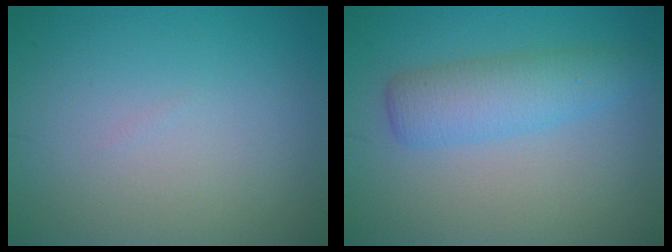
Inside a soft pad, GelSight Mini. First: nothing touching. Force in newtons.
{"total": 4.0, "press": 4.0, "slide": 0.1}